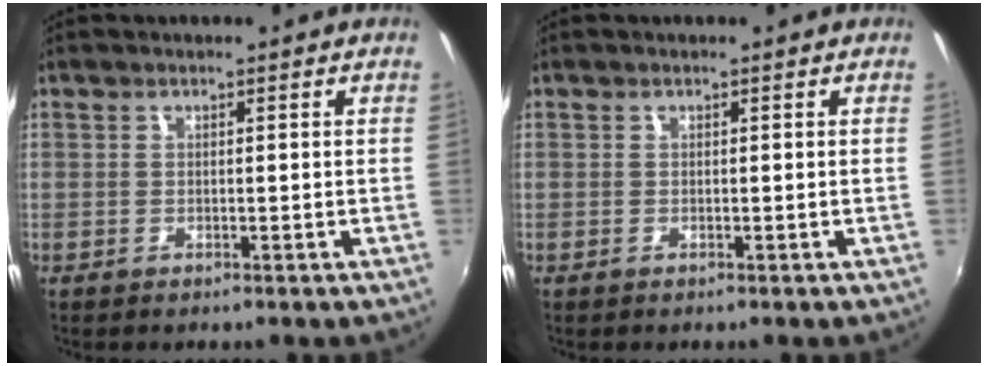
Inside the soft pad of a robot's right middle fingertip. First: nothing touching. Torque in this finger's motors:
{"motor_torque": [-0.06, -0.16, 0.00, 0.01]}